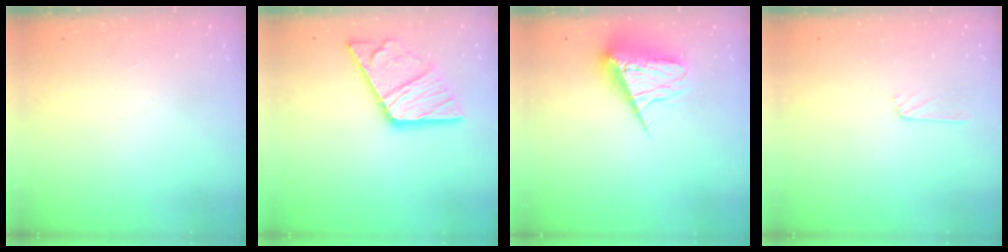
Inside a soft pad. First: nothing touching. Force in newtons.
{"total": 17.5, "press": 17.4, "slide": 2.1}
{"total": 9.5, "press": 9.4, "slide": 0.7}
{"total": 4.5, "press": 4.5, "slide": 0.5}